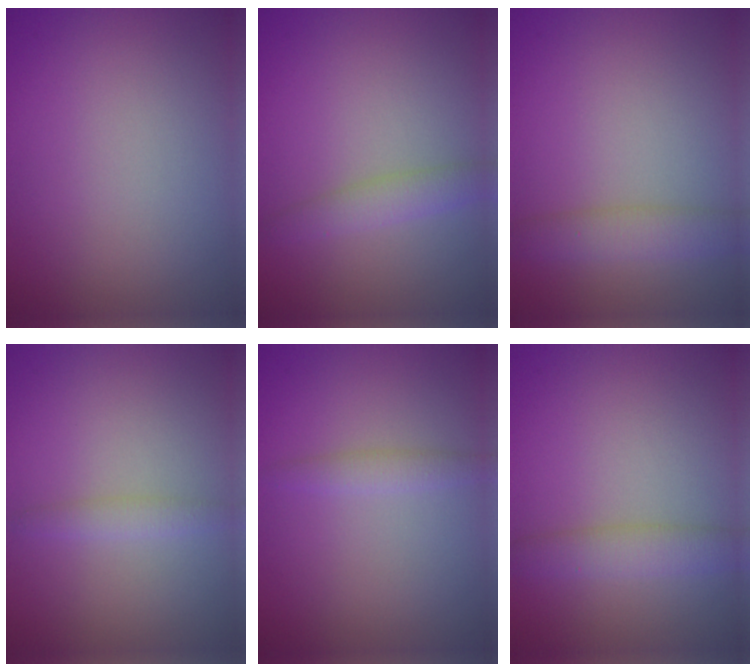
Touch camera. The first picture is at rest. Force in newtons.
{"total": 2.2, "press": 2.2, "slide": 0.1}
{"total": 3.0, "press": 3.0, "slide": 0.1}
{"total": 1.3, "press": 1.3, "slide": 0.1}
{"total": 1.4, "press": 1.4, "slide": 0.0}
{"total": 2.9, "press": 2.9, "slide": 0.1}